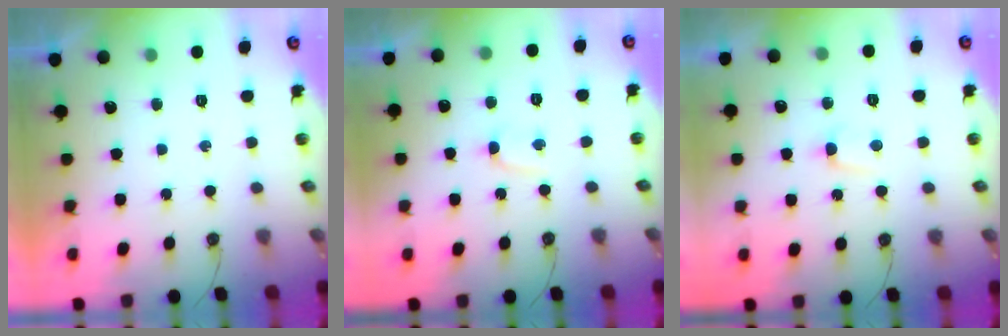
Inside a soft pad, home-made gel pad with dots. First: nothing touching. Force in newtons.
{"total": 2.4, "press": 2.3, "slide": 0.4}
{"total": 2.8, "press": 2.8, "slide": 0.4}